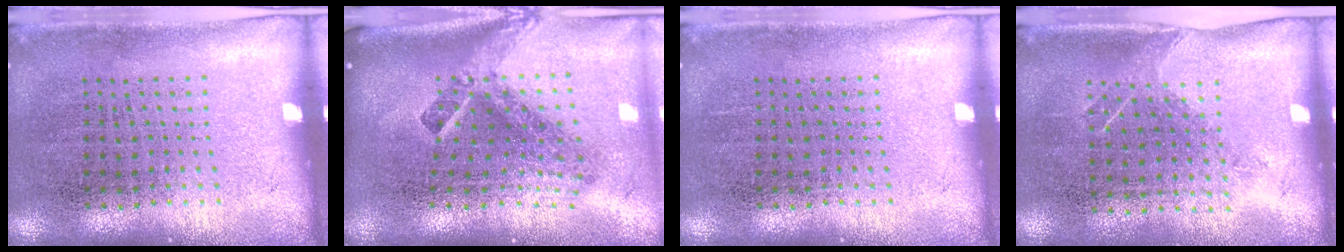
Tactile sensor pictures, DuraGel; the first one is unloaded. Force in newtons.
{"total": 2.8, "press": 1.7, "slide": 2.2}
{"total": 0.0}
{"total": 1.2, "press": 0.9, "slide": 0.7}